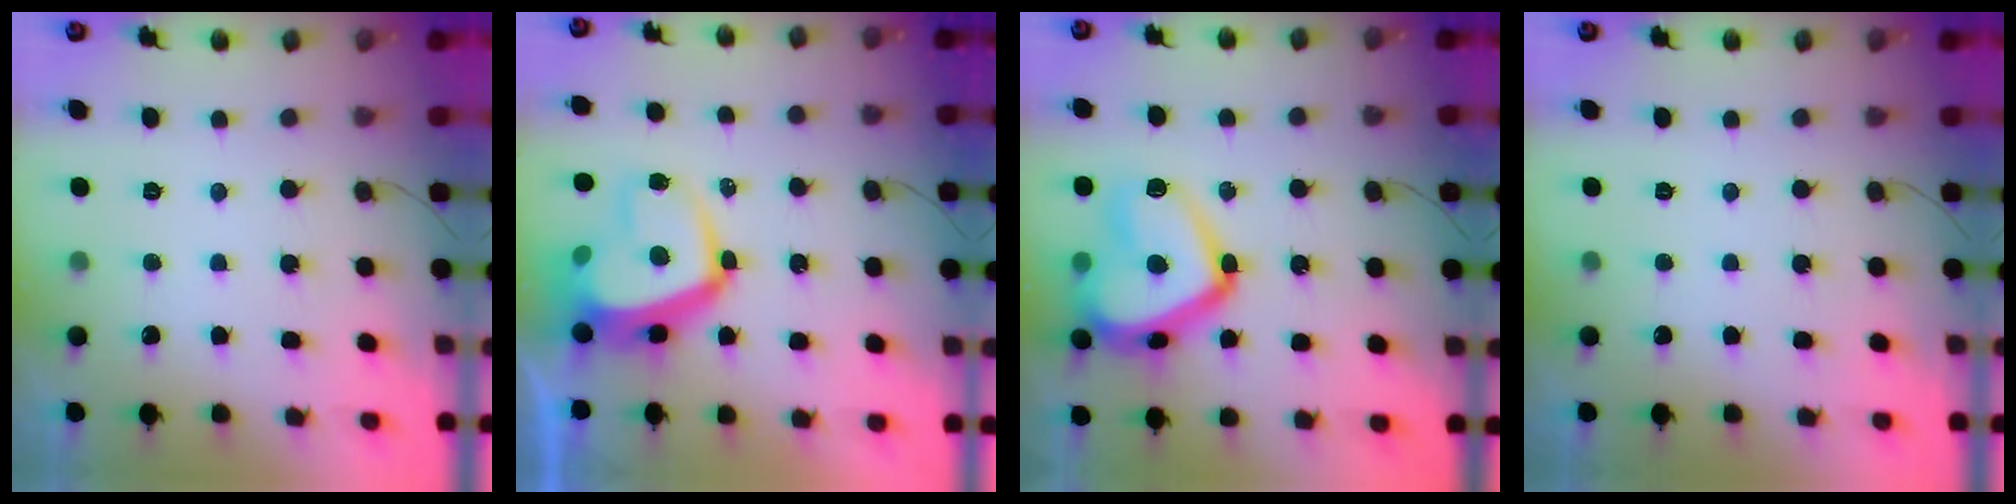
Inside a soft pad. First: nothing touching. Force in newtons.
{"total": 15.2, "press": 15.1, "slide": 0.9}
{"total": 21.4, "press": 21.3, "slide": 1.8}
{"total": 0.0}